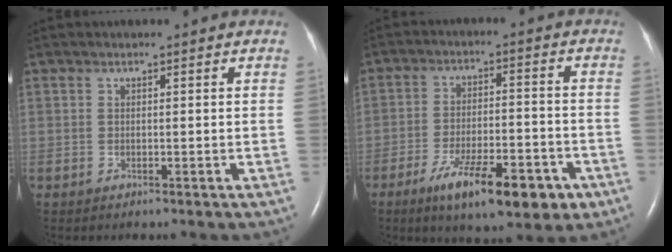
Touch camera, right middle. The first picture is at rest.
{"total": 13.3, "force": [-7.6, 3.8, 10.3], "torque": [-0.152, -0.006, -0.112]}